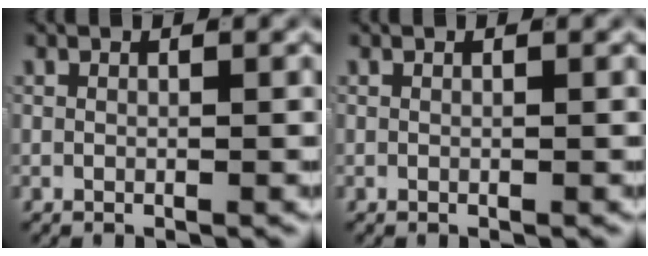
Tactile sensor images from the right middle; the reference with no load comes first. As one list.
[{"total": 0.0}]